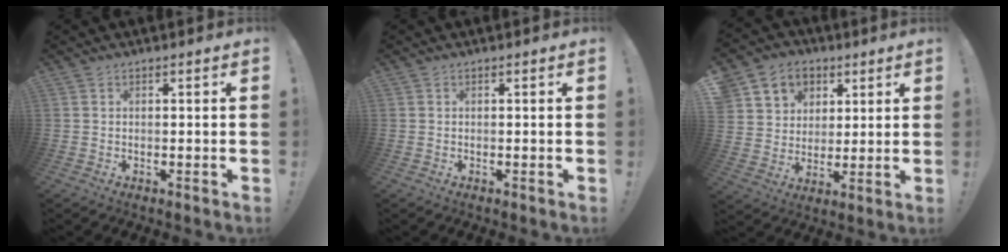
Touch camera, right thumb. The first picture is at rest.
{"total": 0.0}
{"total": 8.7, "force": [3.4, 7.9, 1.3], "torque": [-0.017, -0.023, 0.073]}